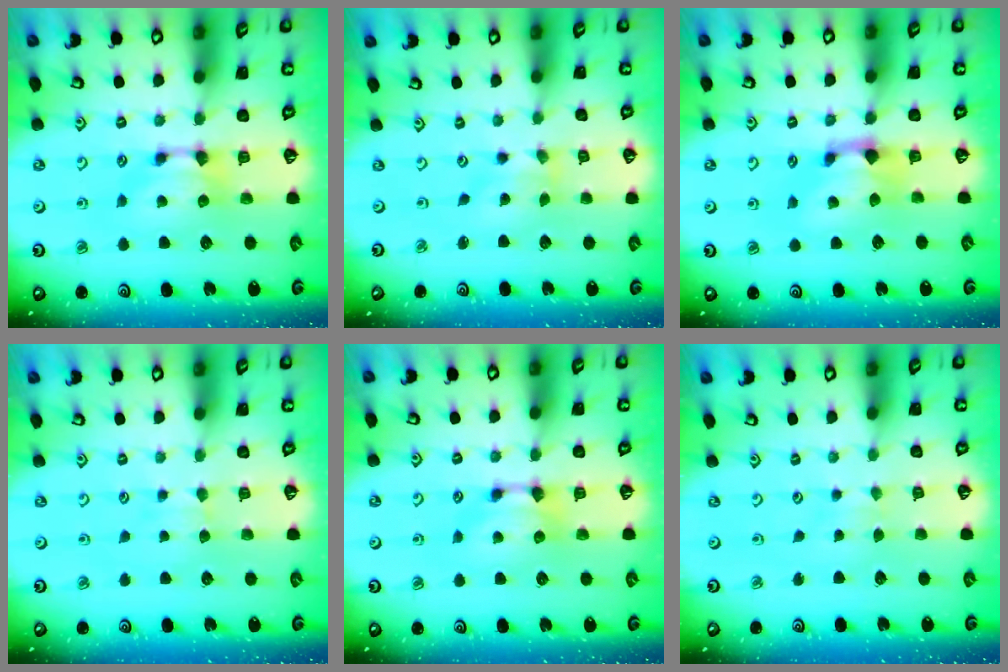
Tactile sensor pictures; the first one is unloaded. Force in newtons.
{"total": 1.3, "press": 0.7, "slide": 1.1}
{"total": 1.4, "press": 0.4, "slide": 1.3}
{"total": 2.3, "press": 2.3, "slide": 0.4}
{"total": 0.0}
{"total": 2.6, "press": 2.6, "slide": 0.2}